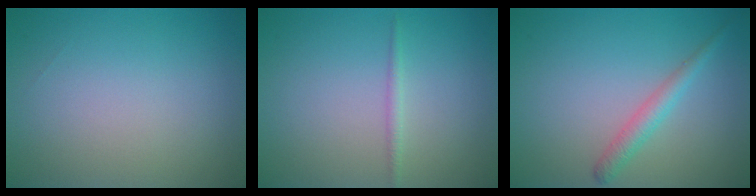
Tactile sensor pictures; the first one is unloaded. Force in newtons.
{"total": 0.9, "press": 0.9, "slide": 0.0}
{"total": 2.0, "press": 2.0, "slide": 0.1}